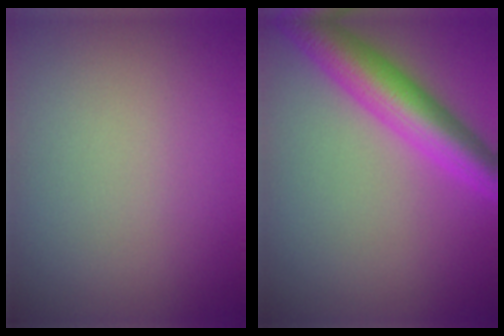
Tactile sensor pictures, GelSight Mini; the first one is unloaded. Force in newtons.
{"total": 6.4, "press": 6.4, "slide": 0.2}